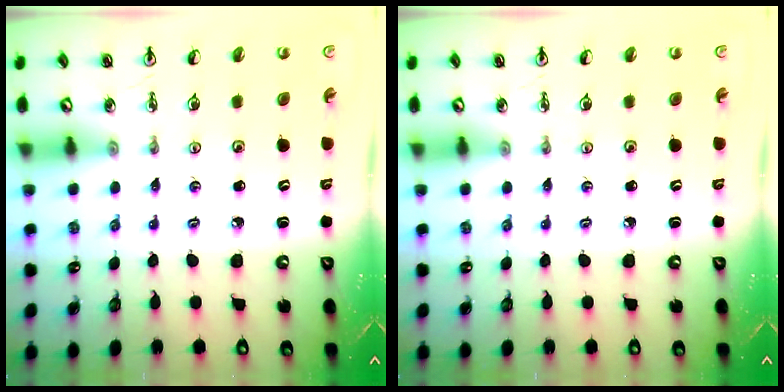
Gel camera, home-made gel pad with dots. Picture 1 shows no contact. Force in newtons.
{"total": 0.0}